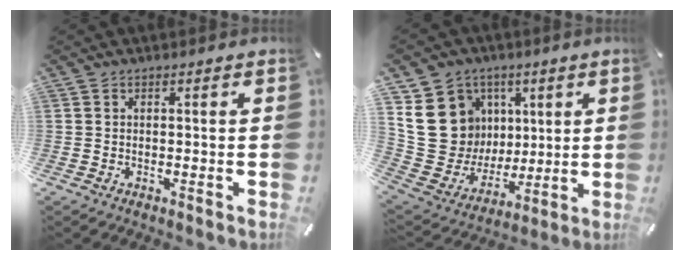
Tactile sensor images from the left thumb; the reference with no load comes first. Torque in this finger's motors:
{"motor_torque": [0.74, 1.03, 1.38, -1.38, 0.14]}